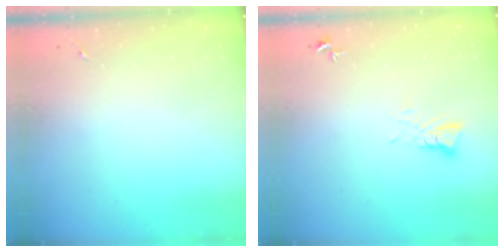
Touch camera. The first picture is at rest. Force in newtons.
{"total": 3.7, "press": 3.7, "slide": 0.3}